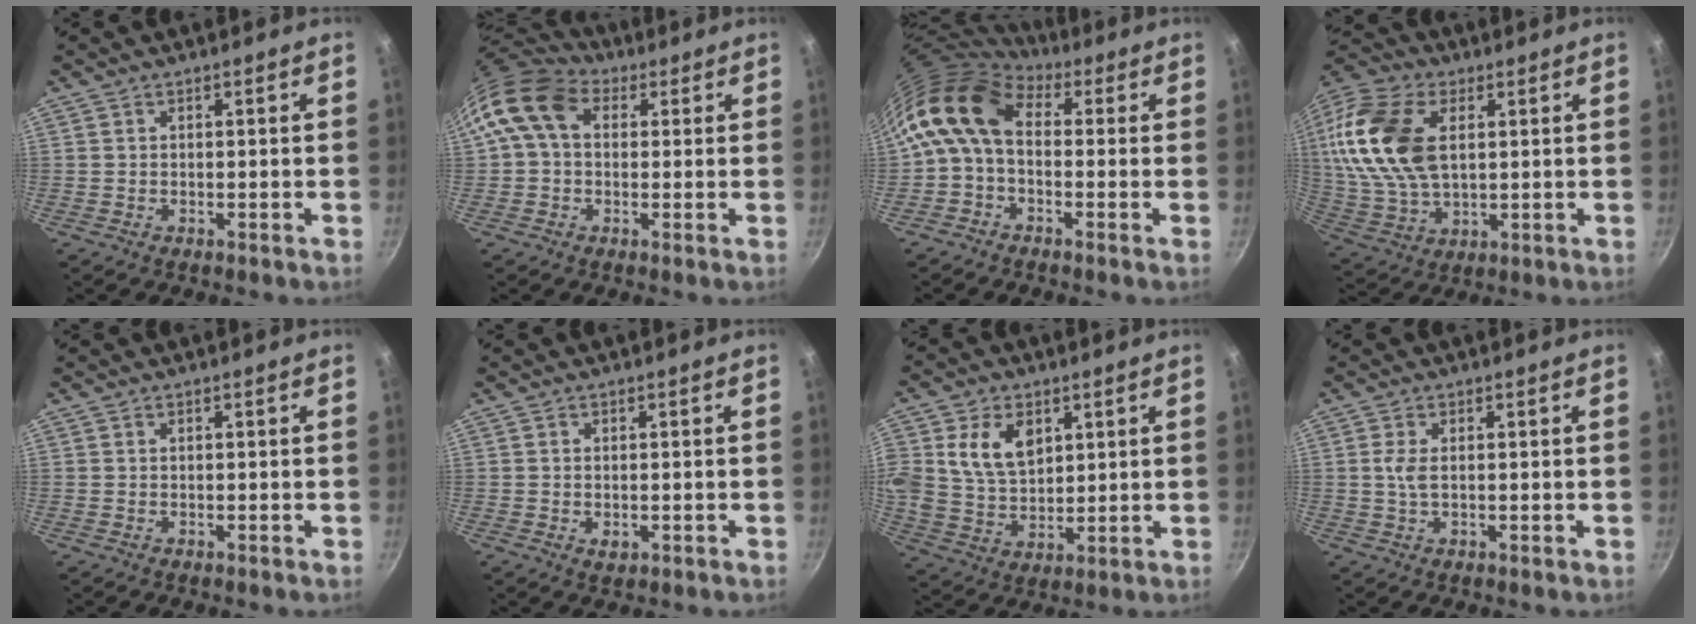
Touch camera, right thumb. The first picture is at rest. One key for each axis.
{"total": 12.0, "fx": 2.9, "fy": 8.7, "fz": 7.7, "tx": -0.130, "ty": 0.020, "tz": 0.033}
{"total": 11.0, "fx": 0.9, "fy": 7.3, "fz": 8.2, "tx": -0.144, "ty": 0.024, "tz": -0.005}
{"total": 20.7, "fx": 4.6, "fy": 12.8, "fz": 15.6, "tx": -0.316, "ty": 0.002, "tz": 0.088}
{"total": 0.0}
{"total": 2.0, "fx": -0.3, "fy": 1.3, "fz": 1.4, "tx": -0.022, "ty": -0.003, "tz": -0.003}
{"total": 11.4, "fx": 3.7, "fy": 8.1, "fz": 7.2, "tx": -0.116, "ty": -0.019, "tz": 0.073}
{"total": 2.6, "fx": 0.4, "fy": 1.0, "fz": 2.3, "tx": -0.052, "ty": 0.001, "tz": 0.007}